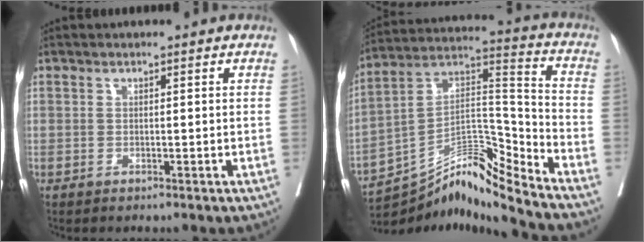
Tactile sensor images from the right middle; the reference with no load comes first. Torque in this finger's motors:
{"motor_torque": [-0.57, -1.12, -0.07, 0.00]}